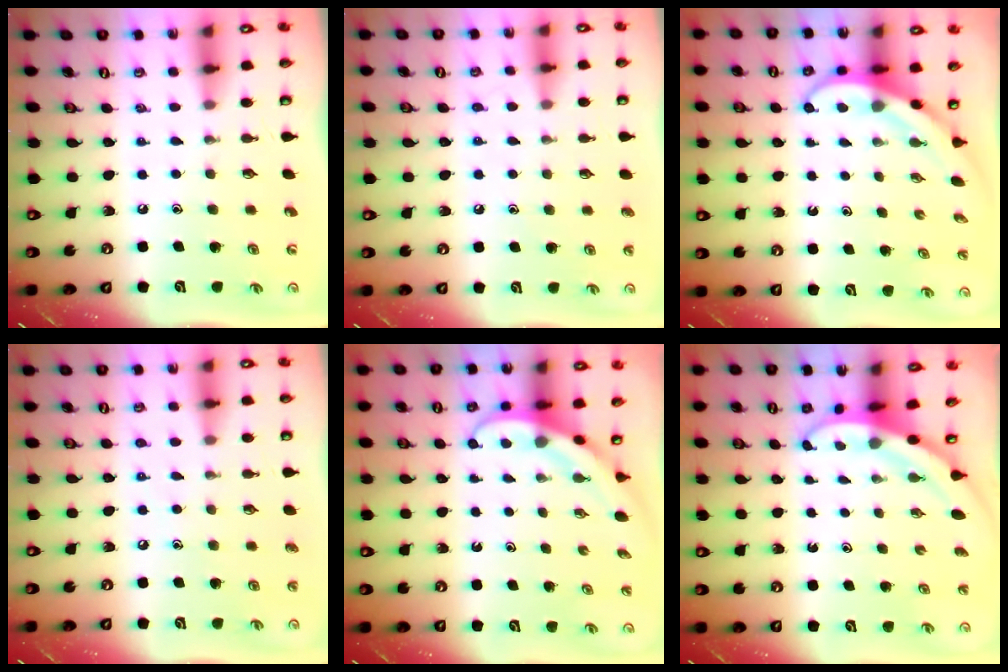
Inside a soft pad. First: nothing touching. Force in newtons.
{"total": 5.1, "press": 5.1, "slide": 0.5}
{"total": 3.9, "press": 3.9, "slide": 0.4}
{"total": 5.8, "press": 5.8, "slide": 0.7}
{"total": 3.9, "press": 3.9, "slide": 0.3}
{"total": 3.2, "press": 3.2, "slide": 0.1}